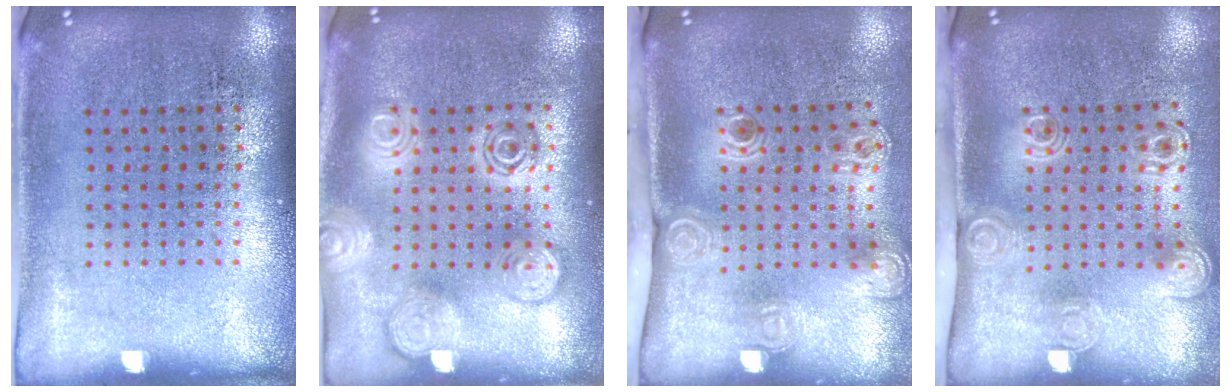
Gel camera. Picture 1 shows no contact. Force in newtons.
{"total": 2.3, "press": 2.3, "slide": 0.4}
{"total": 2.3, "press": 1.6, "slide": 1.7}
{"total": 2.1, "press": 1.5, "slide": 1.5}